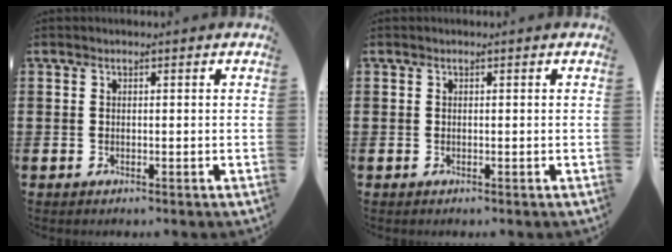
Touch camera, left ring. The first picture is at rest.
{"total": 0.0}